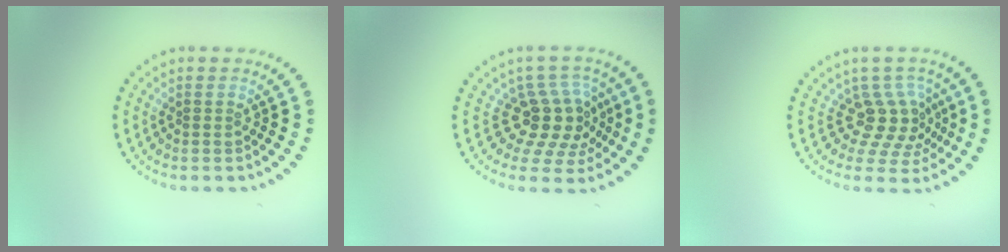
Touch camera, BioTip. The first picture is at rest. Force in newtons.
{"total": 4.2, "press": 3.4, "slide": 2.4}
{"total": 3.8, "press": 2.7, "slide": 2.7}